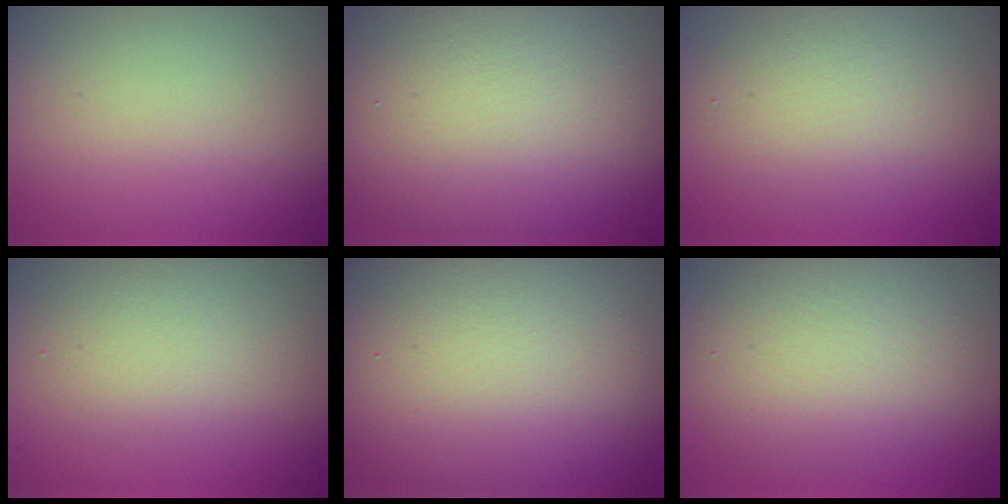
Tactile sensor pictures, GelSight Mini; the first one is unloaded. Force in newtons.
{"total": 11.9, "press": 11.9, "slide": 0.8}
{"total": 3.9, "press": 3.9, "slide": 0.2}
{"total": 2.9, "press": 2.9, "slide": 0.2}
{"total": 13.8, "press": 13.7, "slide": 1.4}
{"total": 6.0, "press": 6.0, "slide": 0.2}